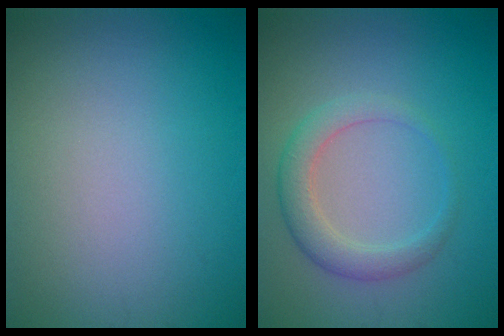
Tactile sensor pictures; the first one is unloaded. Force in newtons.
{"total": 3.0, "press": 3.0, "slide": 0.1}